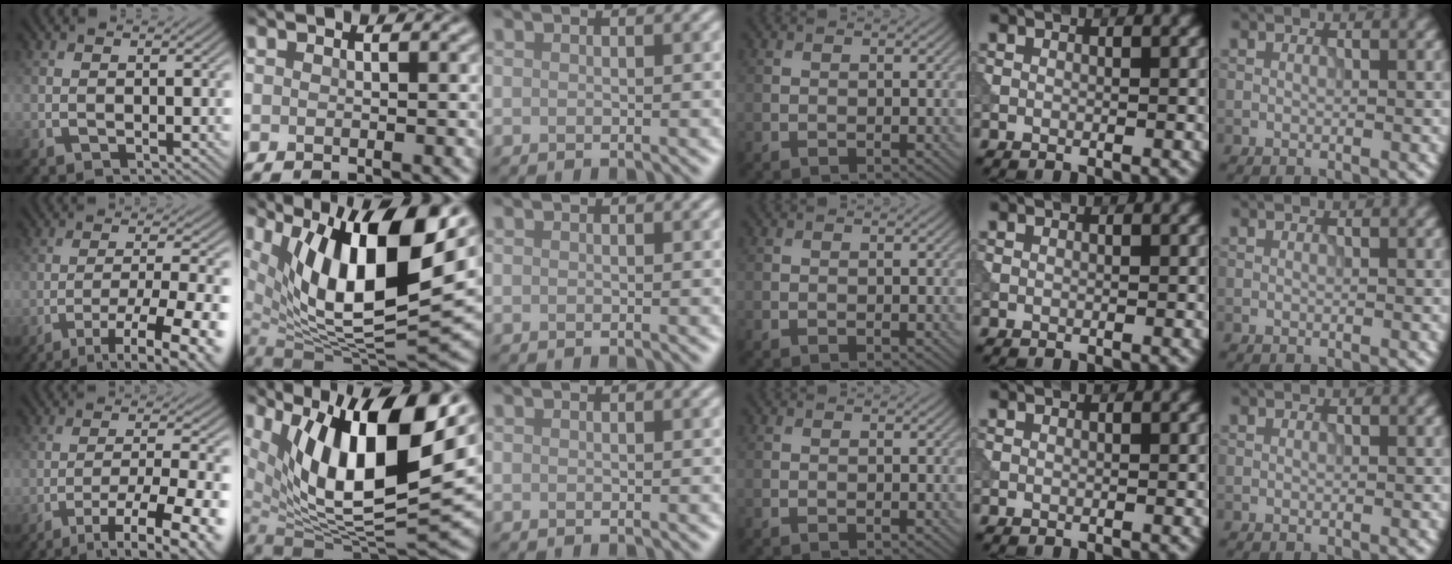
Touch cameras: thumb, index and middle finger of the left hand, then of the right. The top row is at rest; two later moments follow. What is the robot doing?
{"motion": "extract", "object": "tissue"}